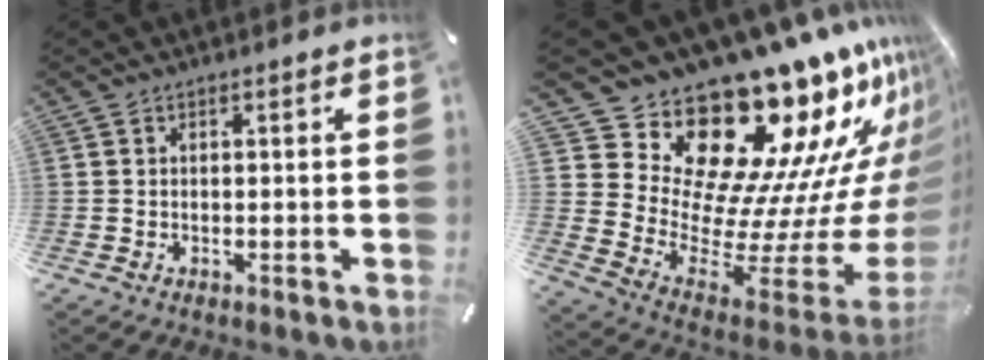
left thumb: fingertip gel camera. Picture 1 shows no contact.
{"total": 26.4, "force": [17.6, 13.7, 14.0], "torque": [-0.192, -0.205, 0.347]}